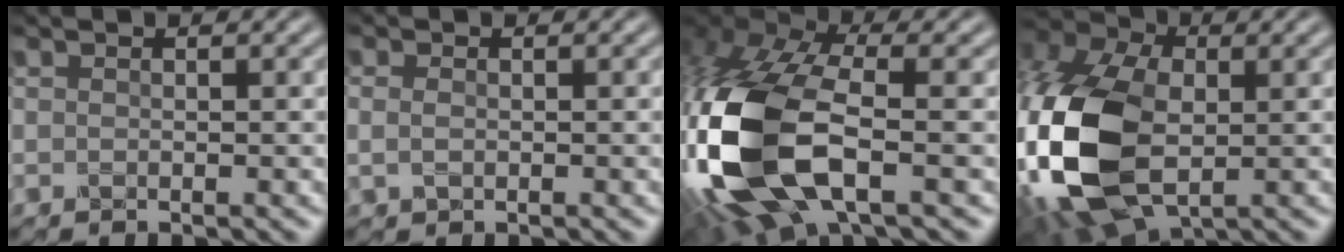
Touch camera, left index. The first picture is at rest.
{"total": 1.4, "force": [-0.1, 1.0, 0.9], "torque": [-0.023, 0.000, 0.004]}
{"total": 15.6, "force": [-3.8, 7.6, 13.0], "torque": [-0.321, -0.010, -0.076]}
{"total": 15.3, "force": [-2.4, 9.7, 11.6], "torque": [-0.288, -0.023, -0.049]}